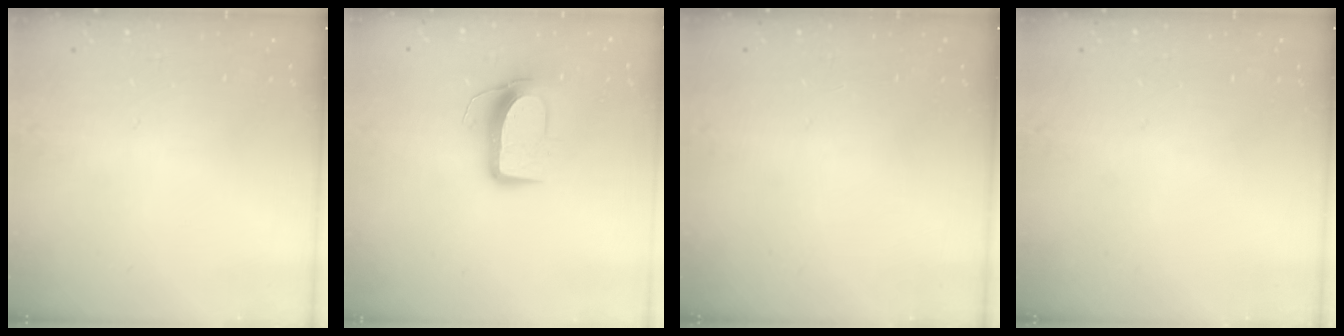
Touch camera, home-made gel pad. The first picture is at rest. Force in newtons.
{"total": 10.3, "press": 10.3, "slide": 0.2}
{"total": 0.0}
{"total": 0.0}